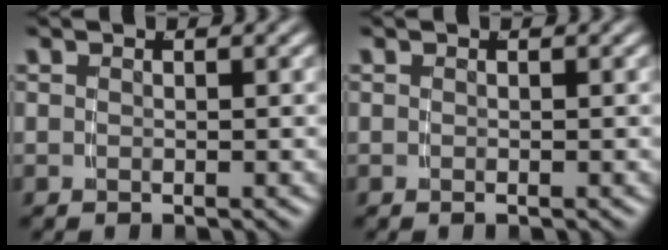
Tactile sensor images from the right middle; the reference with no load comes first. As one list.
[{"total": 0.0}]